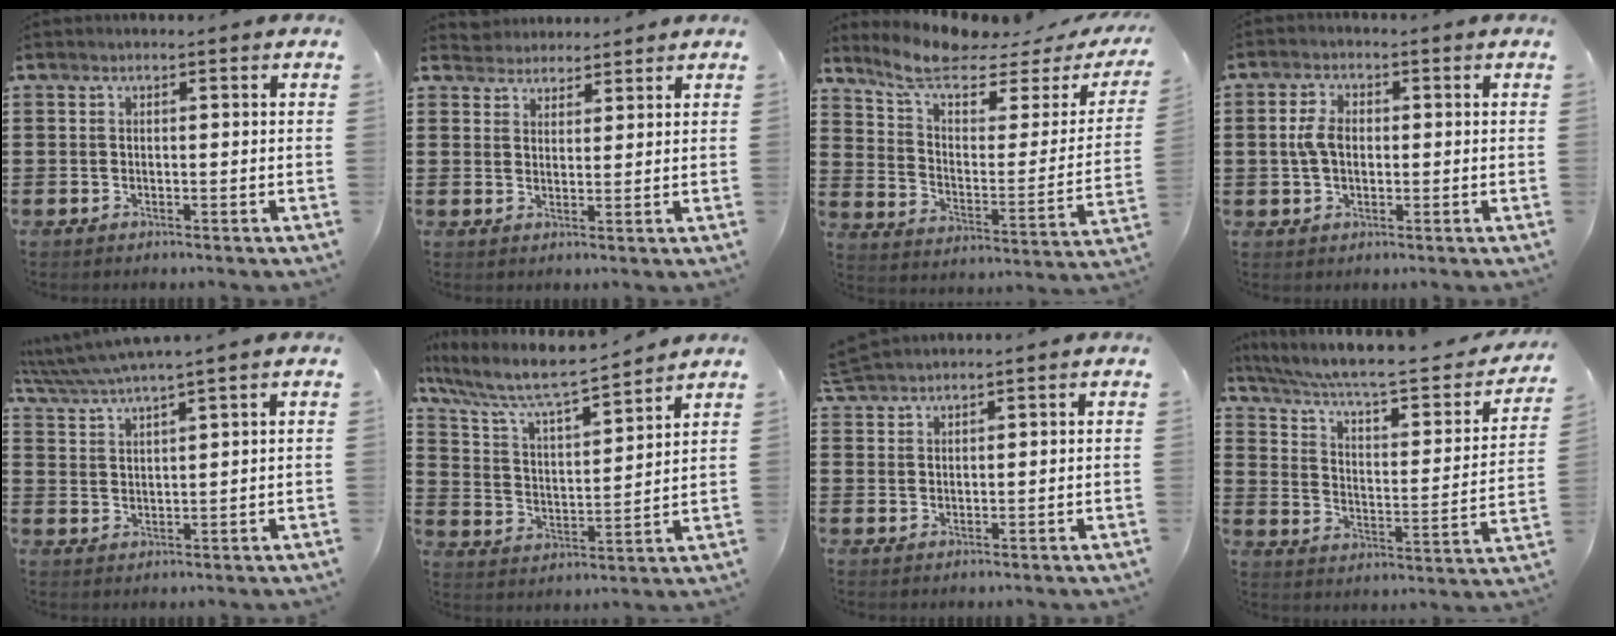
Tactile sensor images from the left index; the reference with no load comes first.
{"total": 2.7, "force": [2.5, 1.0, -0.4], "torque": [-0.002, 0.001, 0.049]}
{"total": 7.5, "force": [6.4, 1.3, 3.7], "torque": [-0.104, -0.040, 0.109]}
{"total": 4.2, "force": [0.3, 2.5, 3.4], "torque": [-0.085, 0.004, 0.000]}
{"total": 3.8, "force": [3.4, -0.6, 1.6], "torque": [-0.044, -0.016, 0.058]}
{"total": 7.5, "force": [6.4, 0.9, 3.8], "torque": [-0.102, -0.042, 0.104]}
{"total": 2.6, "force": [2.5, 0.2, 0.5], "torque": [-0.017, -0.001, 0.051]}
{"total": 6.8, "force": [5.3, 1.0, 4.2], "torque": [-0.105, -0.043, 0.083]}